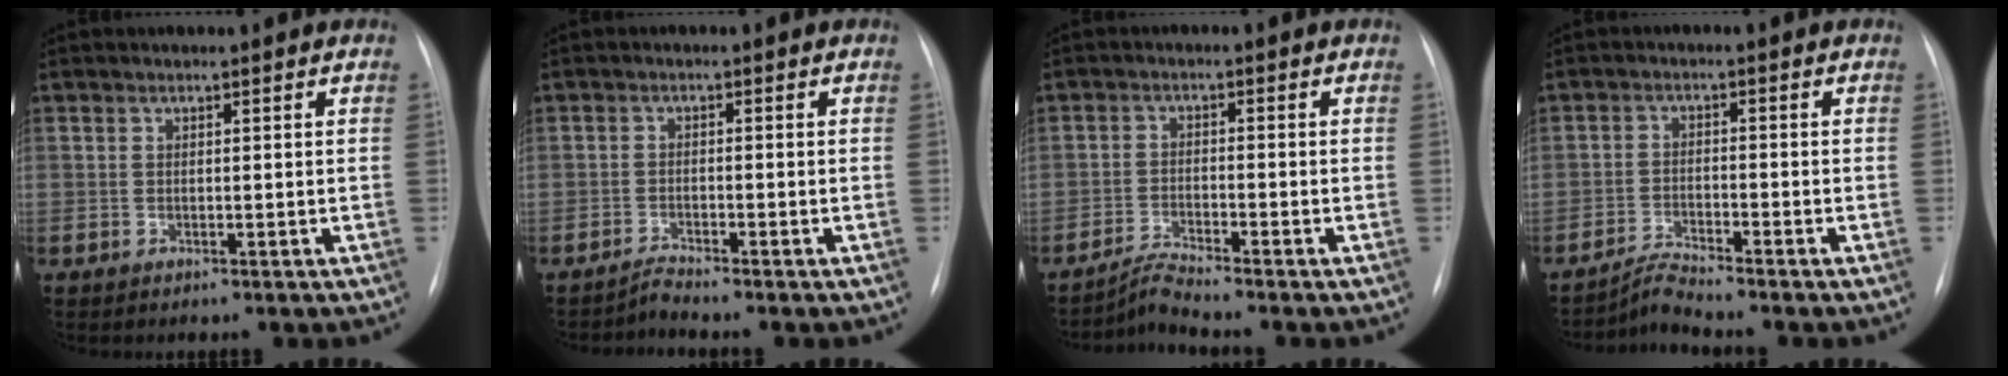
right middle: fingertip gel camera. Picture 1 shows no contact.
{"total": 1.8, "force": [-1.7, -0.7, -0.2], "torque": [0.003, -0.010, -0.032]}
{"total": 3.0, "force": [-2.7, -1.3, 0.0], "torque": [-0.007, -0.020, -0.055]}
{"total": 3.6, "force": [-3.3, -1.3, 0.1], "torque": [-0.012, -0.022, -0.065]}